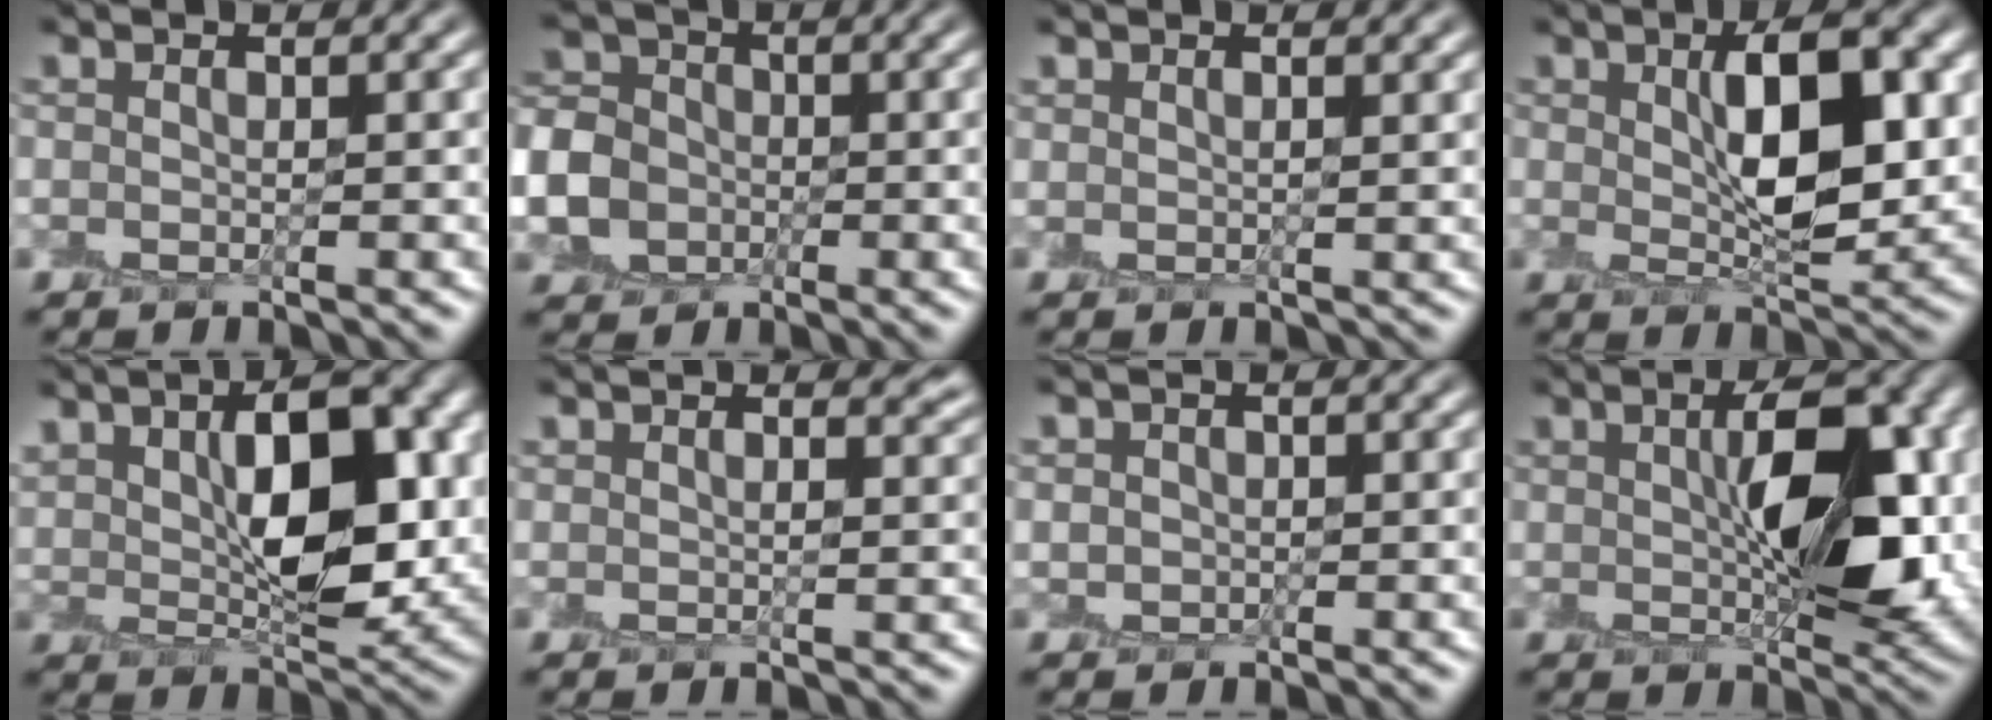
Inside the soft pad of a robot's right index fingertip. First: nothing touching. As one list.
[{"total": 5.8, "force": [-1.5, 5.1, 2.2], "torque": [-0.047, -0.005, -0.045]}, {"total": 0.7, "force": [0.7, 0.2, 0.1], "torque": [-0.001, -0.002, 0.013]}, {"total": 6.9, "force": [1.5, 2.6, 6.2], "torque": [-0.093, 0.005, 0.031]}, {"total": 9.8, "force": [2.6, 4.8, 8.2], "torque": [-0.124, 0.004, 0.050]}, {"total": 3.0, "force": [2.2, 1.2, 1.7], "torque": [-0.001, 0.011, 0.018]}, {"total": 0.9, "force": [0.2, 0.9, 0.1], "torque": [0.002, 0.003, 0.007]}, {"total": 8.3, "force": [1.4, 3.1, 7.5], "torque": [-0.111, 0.006, 0.028]}]